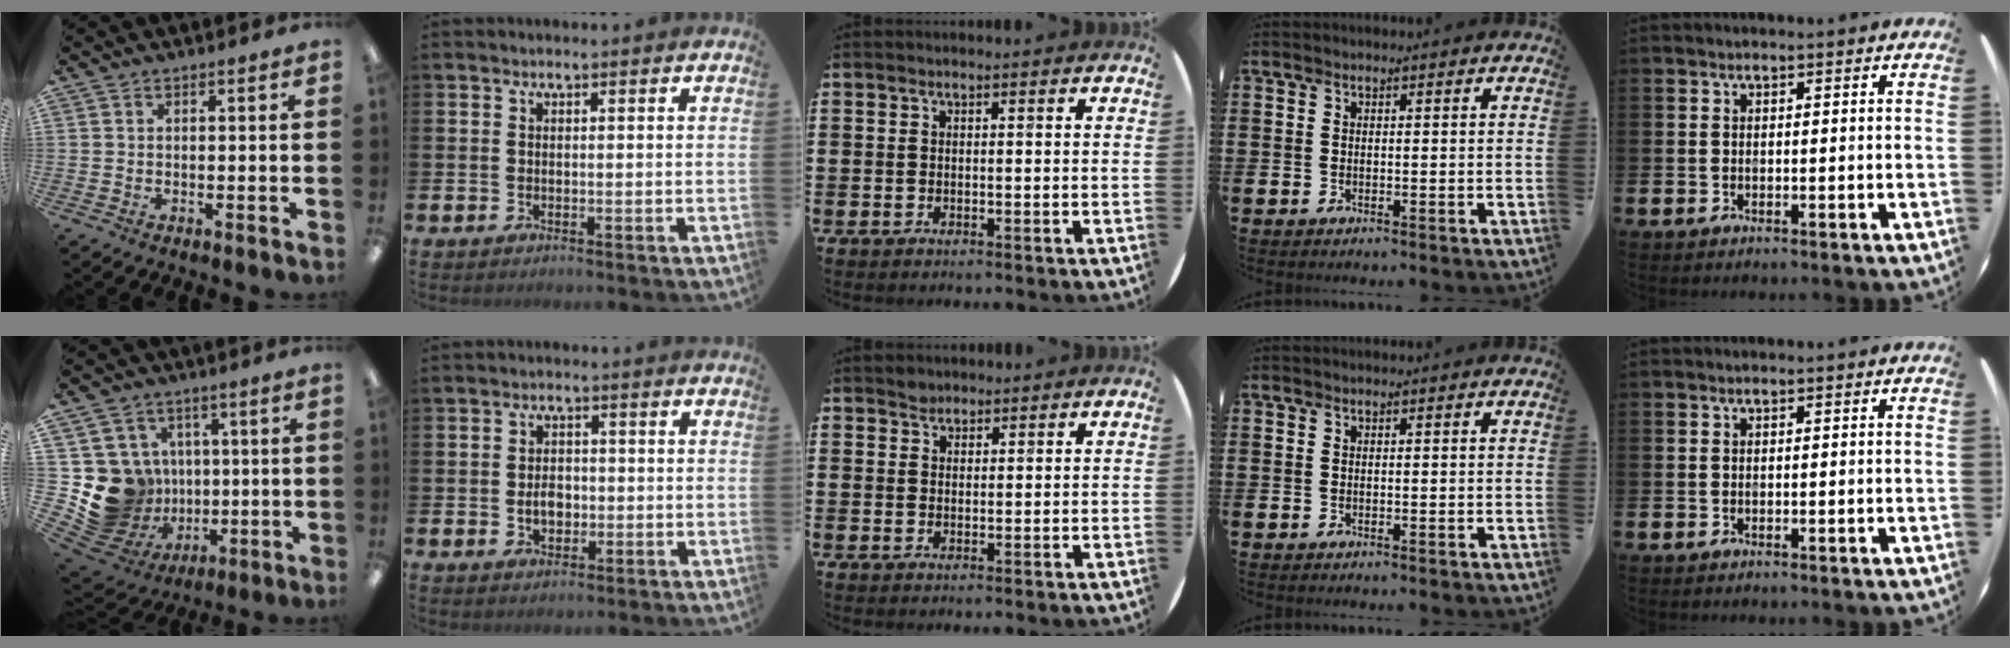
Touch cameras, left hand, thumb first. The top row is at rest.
{"thumb": {"total": 15.0, "force": [-0.5, 14.5, 3.7], "torque": [-0.100, -0.007, 0.029]}, "index": {"total": 3.1, "force": [-0.5, 2.2, 2.1], "torque": [-0.024, -0.003, -0.015]}, "middle": {"total": 1.7, "force": [1.5, 0.7, -0.1], "torque": [0.010, -0.001, 0.028]}}